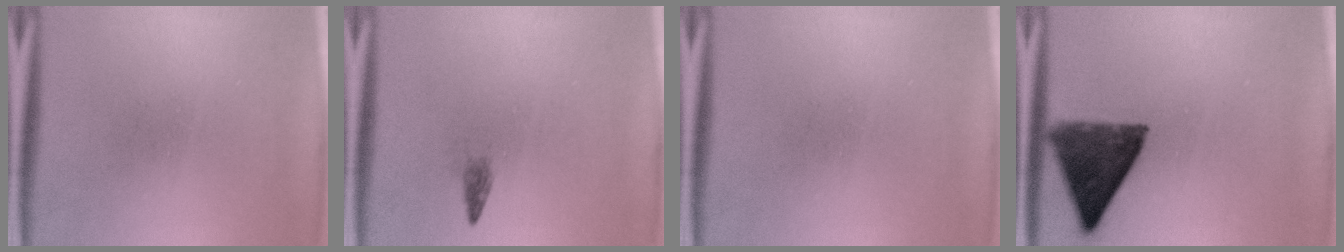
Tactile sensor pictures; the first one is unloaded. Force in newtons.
{"total": 1.0}
{"total": 0.0}
{"total": 11.2}